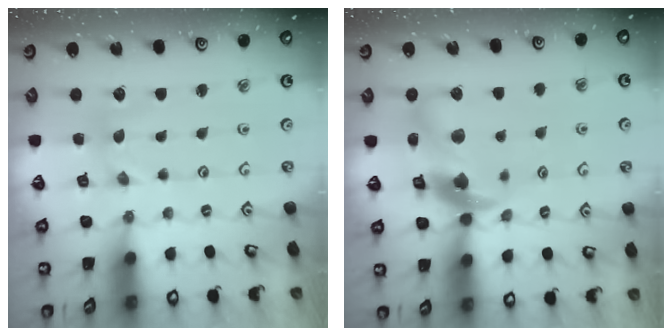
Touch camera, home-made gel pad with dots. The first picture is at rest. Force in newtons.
{"total": 13.9, "press": 13.8, "slide": 1.9}